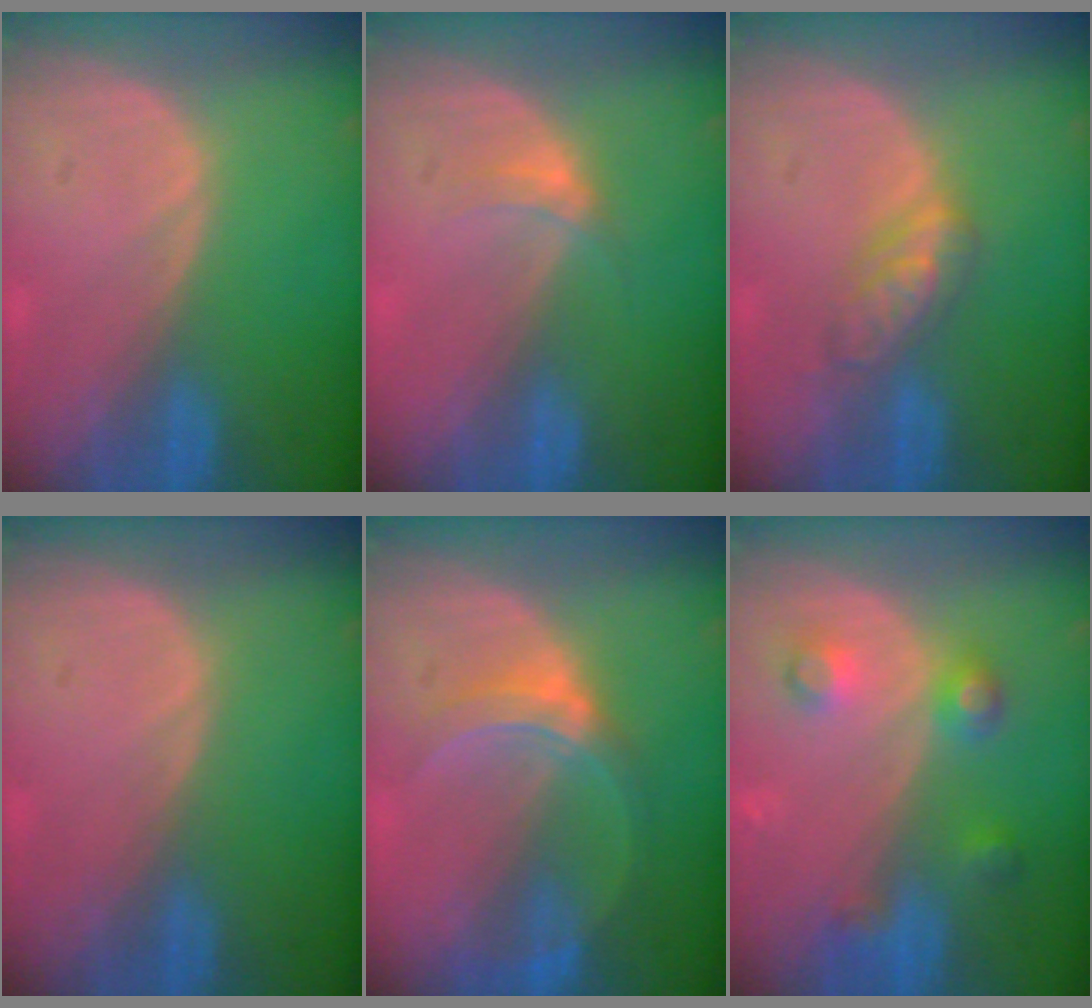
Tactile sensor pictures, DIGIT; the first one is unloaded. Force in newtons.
{"total": 2.3, "press": 1.9, "slide": 1.3}
{"total": 4.7, "press": 4.5, "slide": 1.3}
{"total": 0.0}
{"total": 5.6, "press": 5.6, "slide": 0.4}
{"total": 4.9, "press": 4.9, "slide": 0.2}